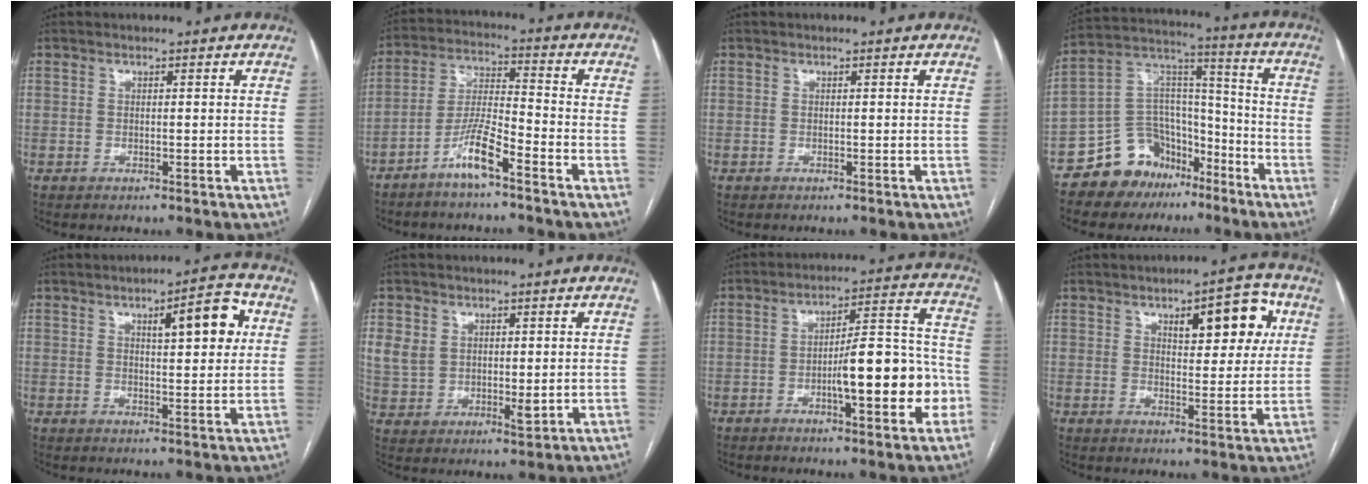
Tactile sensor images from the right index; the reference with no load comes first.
{"total": 7.4, "force": [-5.0, 0.7, 5.5], "torque": [-0.118, 0.000, -0.099]}
{"total": 0.0}
{"total": 13.3, "force": [-9.2, 9.0, 3.4], "torque": [-0.062, 0.083, -0.155]}
{"total": 8.0, "force": [2.8, 1.9, 7.2], "torque": [-0.101, 0.011, 0.037]}
{"total": 7.0, "force": [2.2, 5.2, 4.1], "torque": [-0.079, 0.002, 0.054]}
{"total": 11.1, "force": [-3.3, 2.6, 10.2], "torque": [-0.148, 0.028, -0.043]}
{"total": 9.6, "force": [4.1, 3.5, 8.0], "torque": [-0.103, 0.015, 0.056]}